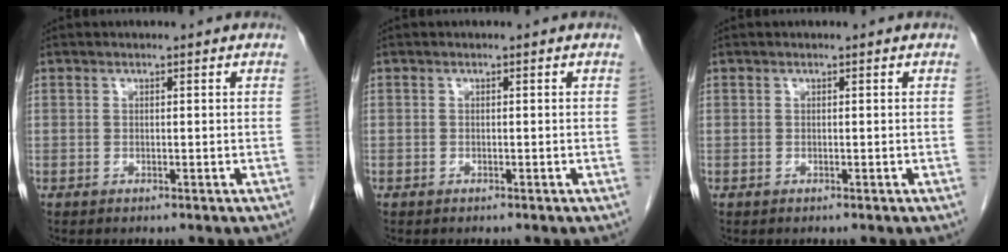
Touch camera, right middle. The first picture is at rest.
{"total": 0.0}
{"total": 0.0}